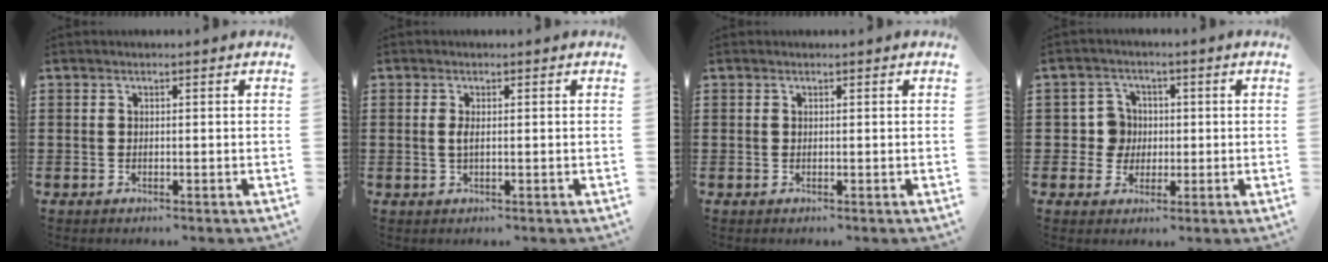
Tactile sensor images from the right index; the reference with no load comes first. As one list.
[{"total": 1.5, "force": [0.1, 0.3, 1.4], "torque": [-0.029, 0.000, 0.001]}, {"total": 0.0}, {"total": 4.9, "force": [0.0, 4.7, 1.5], "torque": [-0.048, 0.015, -0.002]}]